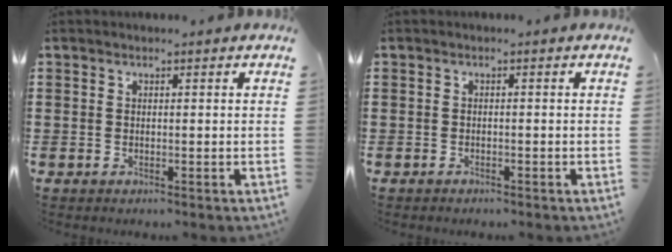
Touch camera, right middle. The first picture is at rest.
{"total": 0.6, "force": [-0.6, 0.2, 0.0], "torque": [0.000, 0.001, -0.014]}